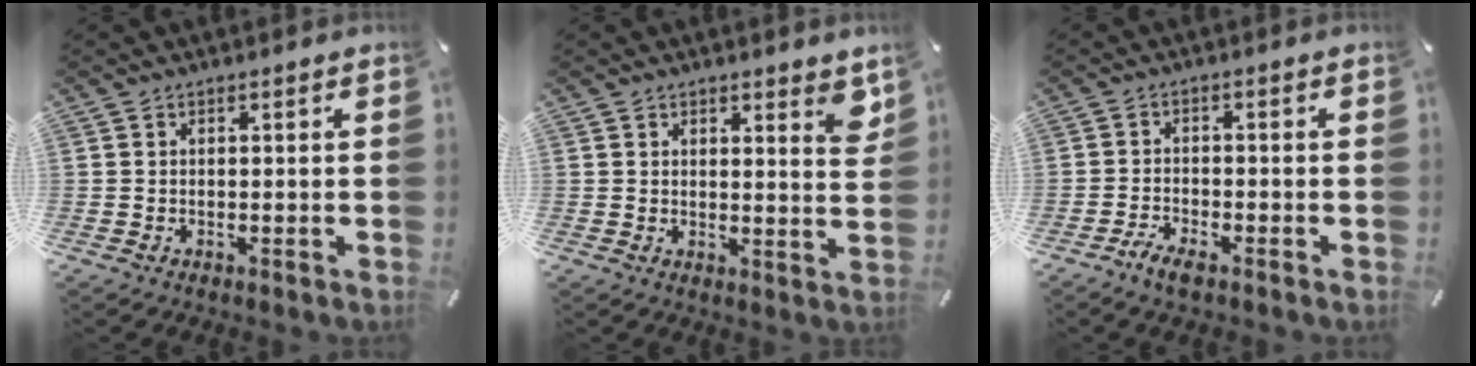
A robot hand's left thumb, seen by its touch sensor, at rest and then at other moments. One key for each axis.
{"total": 4.6, "fx": 3.2, "fy": 1.9, "fz": 2.7, "tx": -0.019, "ty": -0.021, "tz": 0.049}
{"total": 3.3, "fx": -2.6, "fy": 1.4, "fz": 1.5, "tx": -0.030, "ty": 0.012, "tz": -0.051}